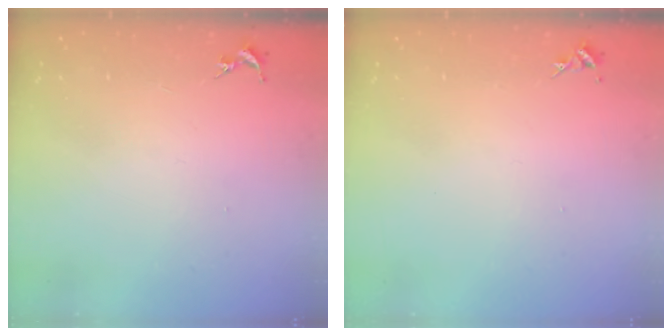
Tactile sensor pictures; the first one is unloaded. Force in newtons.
{"total": 3.7, "press": 3.7, "slide": 0.5}